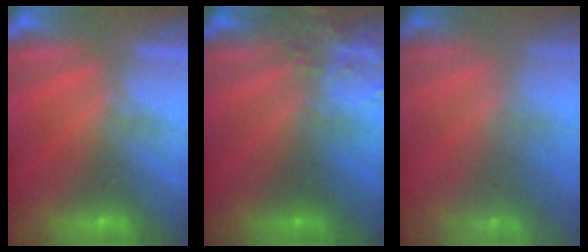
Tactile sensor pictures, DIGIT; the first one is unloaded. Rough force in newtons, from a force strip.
{"total": 3.6}
{"total": 7.3}